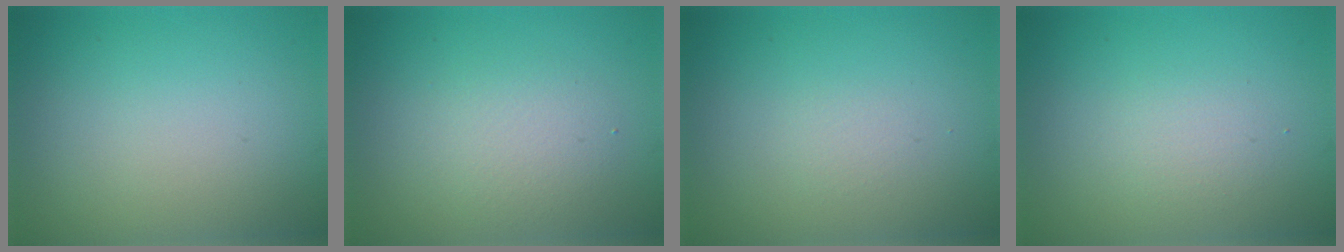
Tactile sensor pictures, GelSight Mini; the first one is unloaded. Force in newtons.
{"total": 2.3, "press": 2.3, "slide": 0.0}
{"total": 0.0}
{"total": 1.4, "press": 1.4, "slide": 0.0}